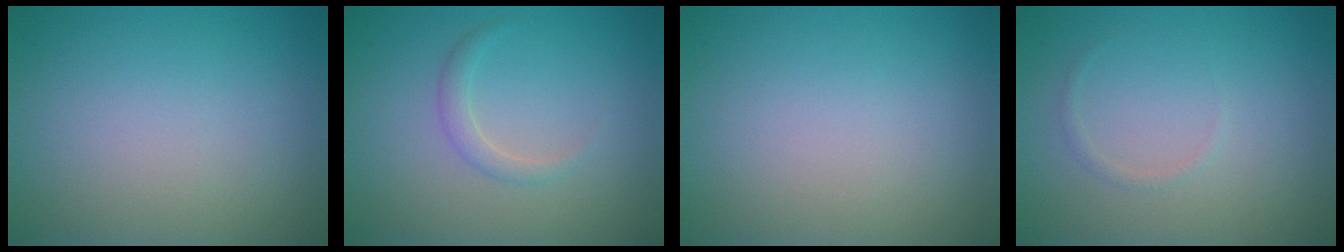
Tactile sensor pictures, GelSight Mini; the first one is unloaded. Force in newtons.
{"total": 1.3, "press": 1.2, "slide": 0.1}
{"total": 0.0}
{"total": 0.6, "press": 0.6, "slide": 0.1}